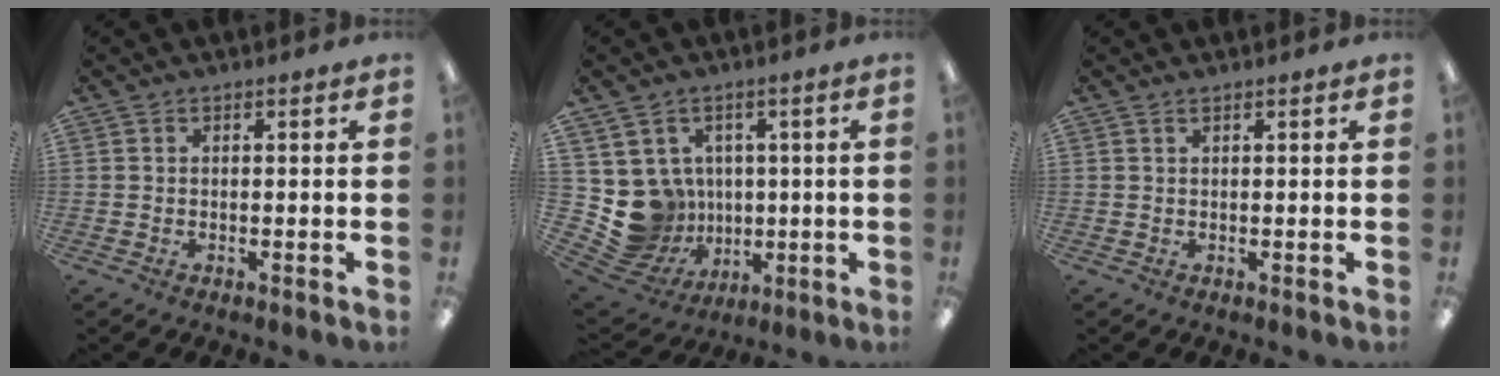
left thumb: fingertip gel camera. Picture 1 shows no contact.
{"total": 10.2, "force": [0.8, 9.9, 2.0], "torque": [-0.078, -0.019, 0.027]}
{"total": 0.6, "force": [0.4, 0.0, 0.4], "torque": [-0.009, 0.001, 0.007]}